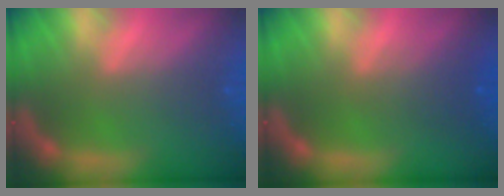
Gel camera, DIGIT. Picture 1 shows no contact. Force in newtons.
{"total": 2.5}